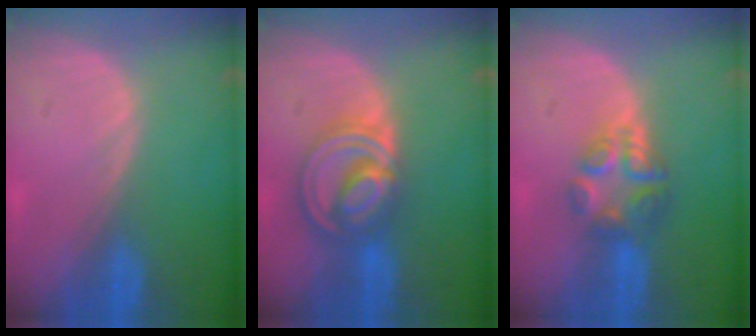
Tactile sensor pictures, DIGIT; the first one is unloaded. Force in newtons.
{"total": 8.7, "press": 7.3, "slide": 4.6}
{"total": 6.1, "press": 5.3, "slide": 3.0}